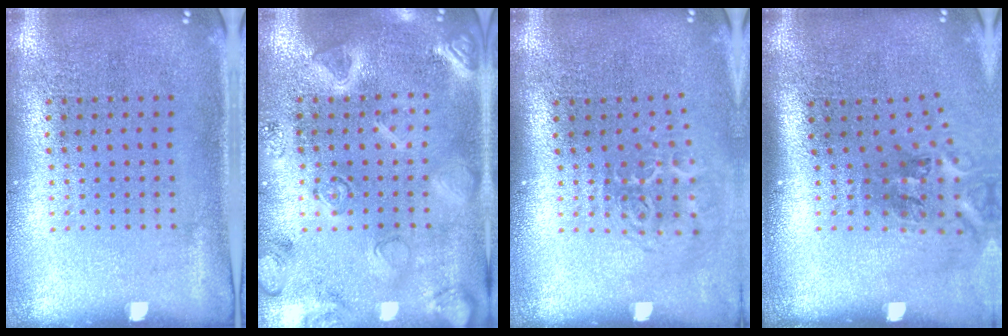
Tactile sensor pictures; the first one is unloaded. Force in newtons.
{"total": 2.9, "press": 2.9, "slide": 0.5}
{"total": 1.9, "press": 1.2, "slide": 1.4}
{"total": 2.1, "press": 1.4, "slide": 1.7}